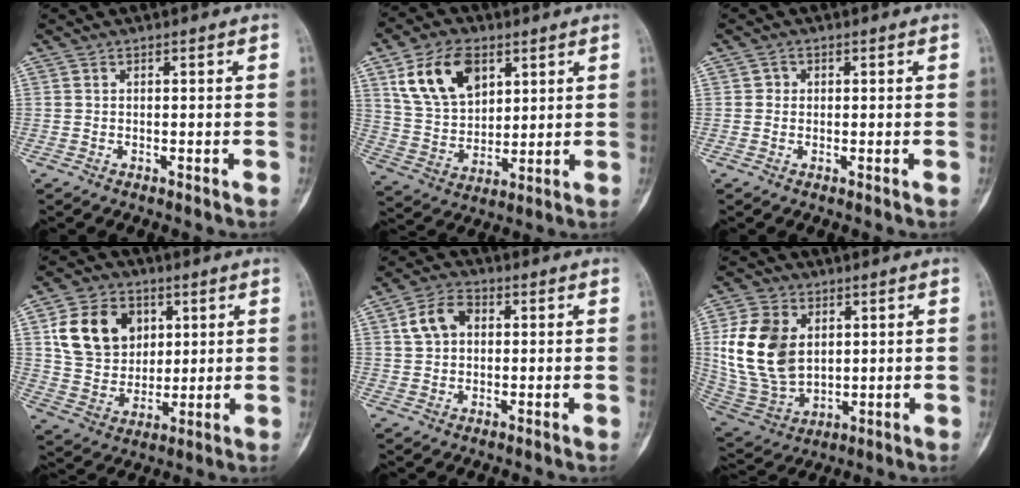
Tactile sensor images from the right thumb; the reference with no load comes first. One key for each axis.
{"total": 14.2, "fx": 6.6, "fy": 9.0, "fz": 8.8, "tx": -0.137, "ty": -0.019, "tz": 0.133}
{"total": 1.3, "fx": 0.1, "fy": 1.2, "fz": 0.3, "tx": 0.002, "ty": 0.003, "tz": -0.001}
{"total": 15.0, "fx": 4.7, "fy": 11.9, "fz": 7.9, "tx": -0.105, "ty": -0.008, "tz": 0.090}
{"total": 6.8, "fx": 1.7, "fy": 4.9, "fz": 4.4, "tx": -0.072, "ty": 0.013, "tz": 0.026}
{"total": 16.8, "fx": 3.2, "fy": 11.9, "fz": 11.4, "tx": -0.197, "ty": -0.009, "tz": 0.076}